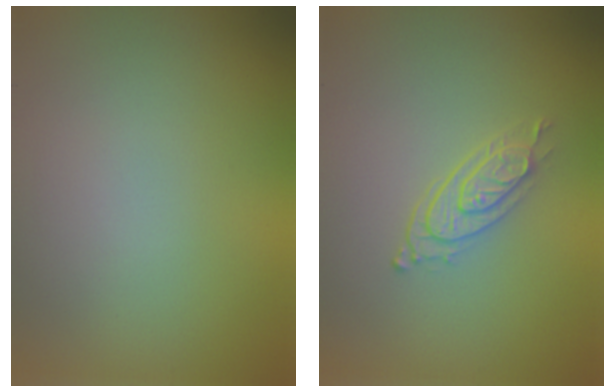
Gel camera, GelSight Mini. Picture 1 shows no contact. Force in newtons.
{"total": 2.5, "press": 2.0, "slide": 1.5}